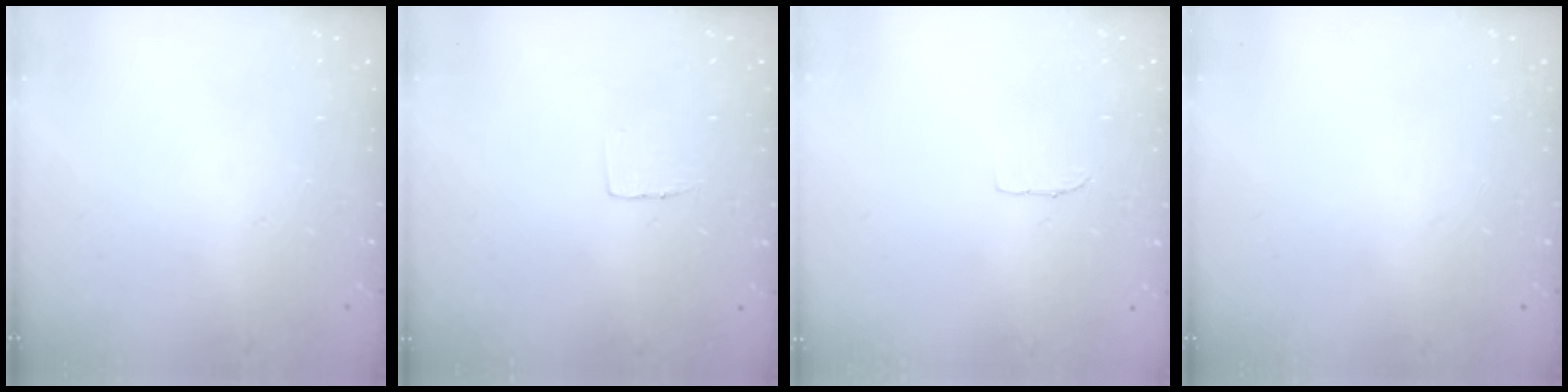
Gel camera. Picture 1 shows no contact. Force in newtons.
{"total": 4.1, "press": 4.1, "slide": 0.3}
{"total": 3.4, "press": 3.4, "slide": 0.2}
{"total": 0.0}